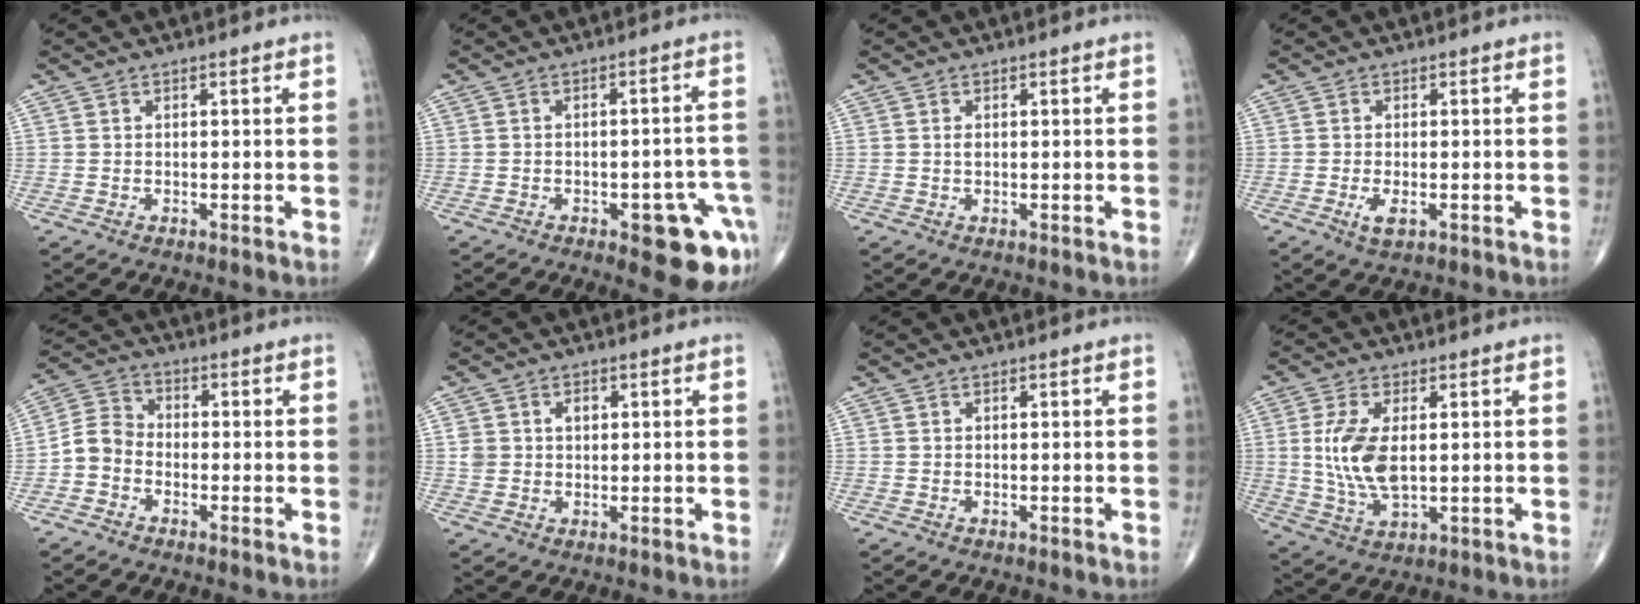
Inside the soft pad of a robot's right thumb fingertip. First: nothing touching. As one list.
[{"total": 11.9, "force": [-5.4, 4.5, 9.7], "torque": [-0.075, 0.030, -0.056]}, {"total": 0.7, "force": [0.1, 0.4, 0.6], "torque": [-0.011, -0.001, 0.002]}, {"total": 2.7, "force": [-0.9, 1.1, 2.3], "torque": [-0.048, -0.006, -0.016]}, {"total": 5.5, "force": [-2.0, 4.4, 2.5], "torque": [-0.036, 0.024, -0.055]}, {"total": 3.5, "force": [1.0, 2.8, 1.9], "torque": [-0.018, -0.003, 0.019]}, {"total": 0.0}, {"total": 9.9, "force": [1.0, 4.8, 8.6], "torque": [-0.183, -0.013, 0.026]}]